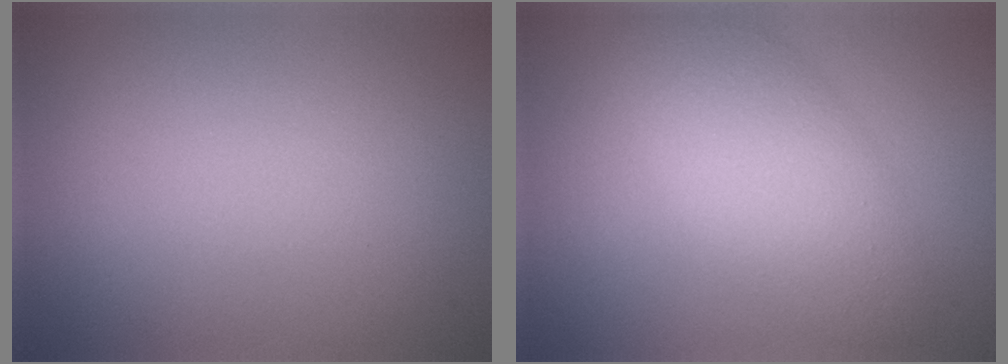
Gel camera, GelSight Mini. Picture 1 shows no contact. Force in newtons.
{"total": 5.3, "press": 5.3, "slide": 0.3}